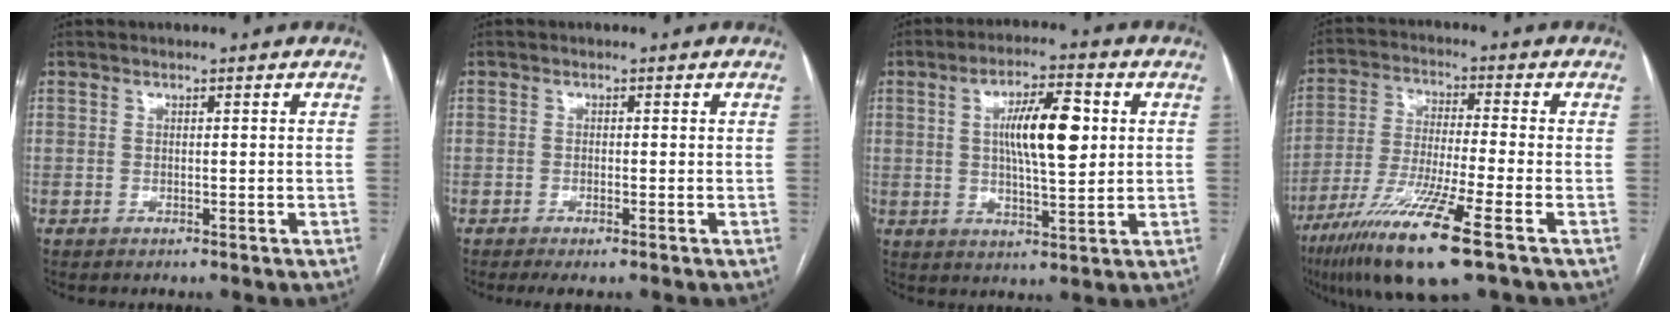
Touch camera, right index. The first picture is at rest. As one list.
[{"total": 1.7, "force": [-1.0, 0.2, 1.4], "torque": [-0.029, -0.005, -0.015]}, {"total": 10.1, "force": [1.9, 2.2, 9.7], "torque": [-0.169, 0.009, 0.032]}, {"total": 14.7, "force": [-8.3, 0.1, 12.2], "torque": [-0.252, -0.040, -0.151]}]